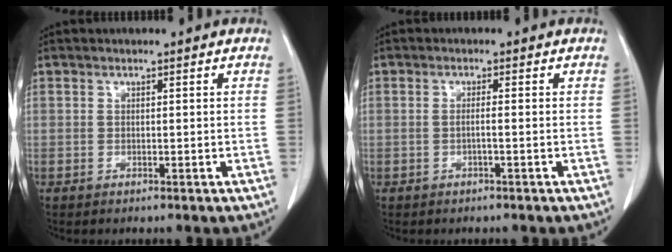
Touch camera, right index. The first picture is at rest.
{"total": 1.1, "force": [-0.3, -0.2, 1.1], "torque": [-0.020, 0.001, -0.006]}